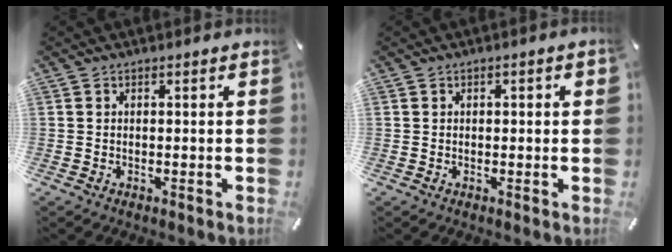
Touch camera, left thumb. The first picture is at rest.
{"total": 1.0, "force": [-0.1, 0.6, 0.8], "torque": [-0.013, 0.004, -0.003]}